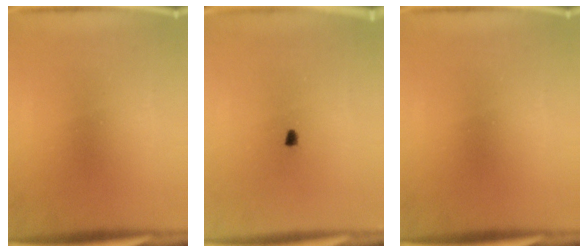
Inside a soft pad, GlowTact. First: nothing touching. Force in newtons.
{"total": 1.0}
{"total": 0.0}